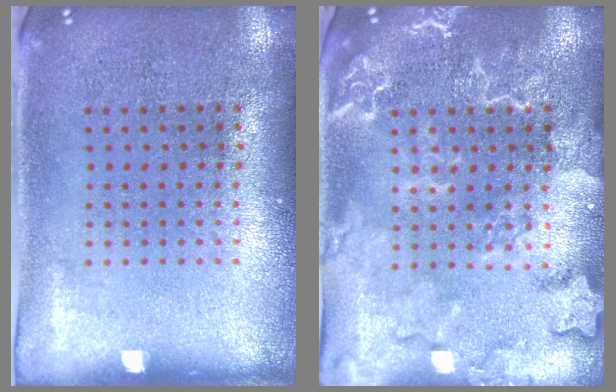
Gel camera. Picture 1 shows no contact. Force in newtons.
{"total": 2.5, "press": 2.5, "slide": 0.4}